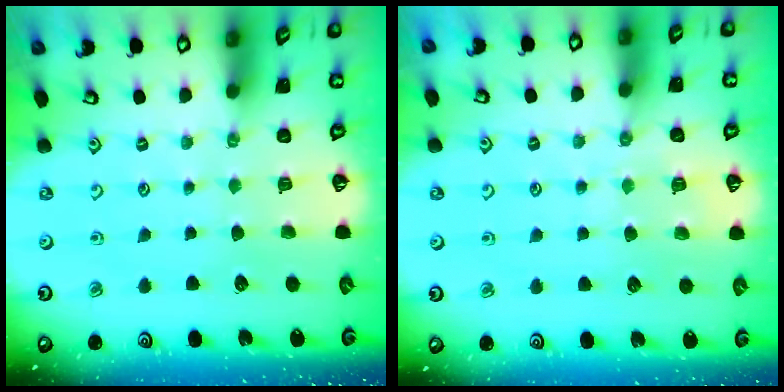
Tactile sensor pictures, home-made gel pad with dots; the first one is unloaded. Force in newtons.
{"total": 4.9, "press": 4.8, "slide": 0.6}